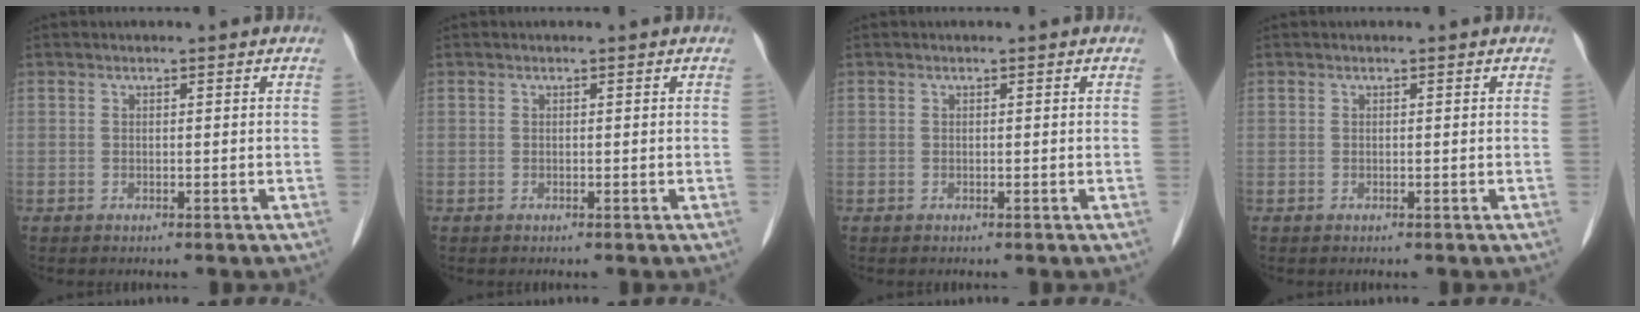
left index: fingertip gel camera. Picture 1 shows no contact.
{"total": 0.0}
{"total": 0.0}
{"total": 0.0}